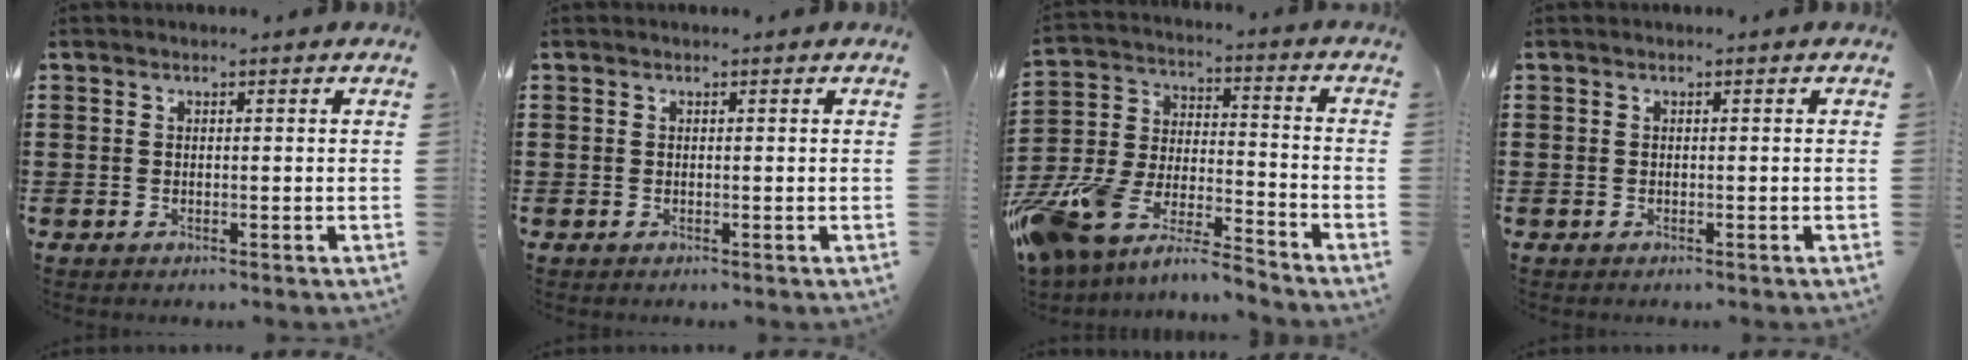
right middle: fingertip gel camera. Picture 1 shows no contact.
{"total": 0.0}
{"total": 10.4, "force": [-9.8, 1.9, 2.9], "torque": [-0.078, 0.016, -0.200]}
{"total": 0.0}